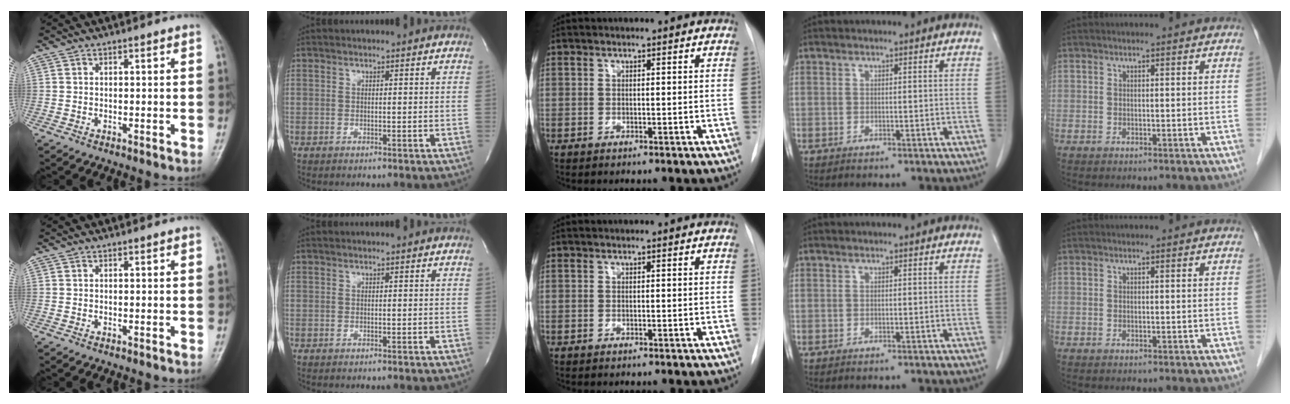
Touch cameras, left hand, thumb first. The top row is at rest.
{}